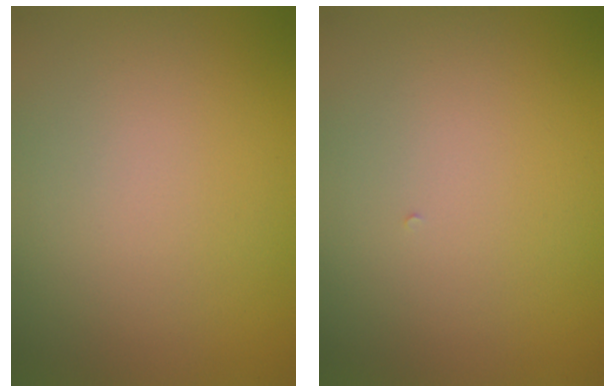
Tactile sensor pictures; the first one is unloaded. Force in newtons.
{"total": 0.0}